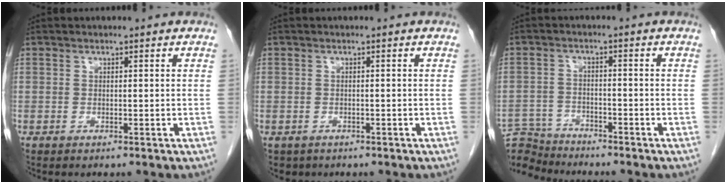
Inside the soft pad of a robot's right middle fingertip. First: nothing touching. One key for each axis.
{"total": 2.1, "fx": -1.4, "fy": 1.6, "fz": 0.4, "tx": -0.010, "ty": 0.000, "tz": -0.017}
{"total": 7.6, "fx": -7.5, "fy": 1.3, "fz": -0.2, "tx": 0.002, "ty": 0.006, "tz": -0.141}